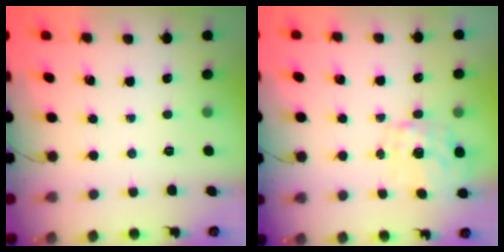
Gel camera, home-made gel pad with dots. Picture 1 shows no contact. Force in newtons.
{"total": 1.5, "press": 1.3, "slide": 0.8}